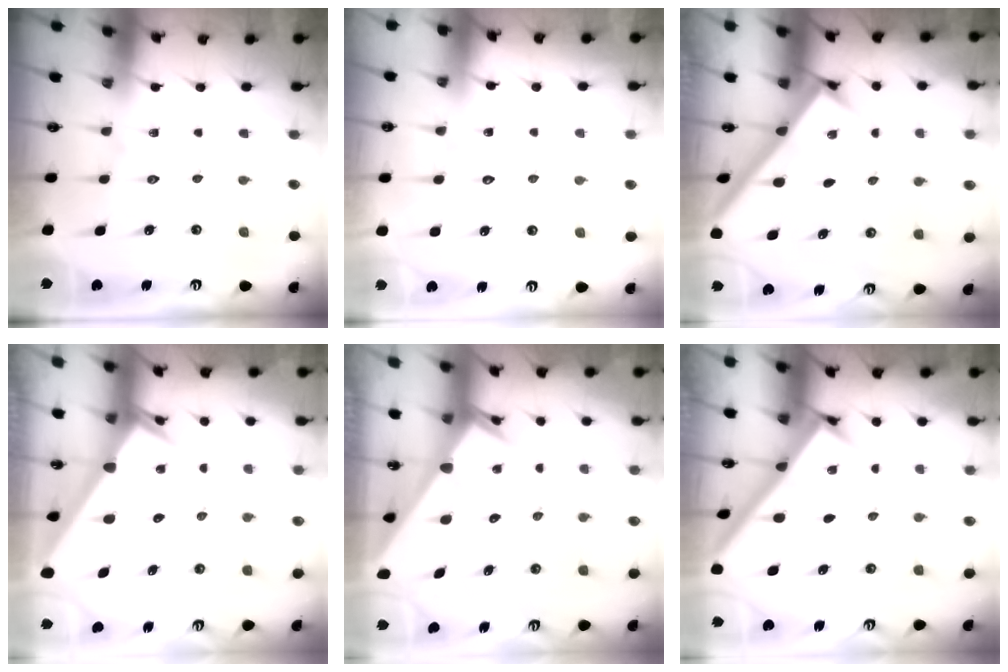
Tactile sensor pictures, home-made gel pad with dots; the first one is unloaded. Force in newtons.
{"total": 5.1, "press": 5.0, "slide": 0.4}
{"total": 2.5, "press": 2.5, "slide": 0.3}
{"total": 2.5, "press": 2.5, "slide": 0.1}
{"total": 2.1, "press": 2.1, "slide": 0.1}
{"total": 2.9, "press": 2.9, "slide": 0.1}